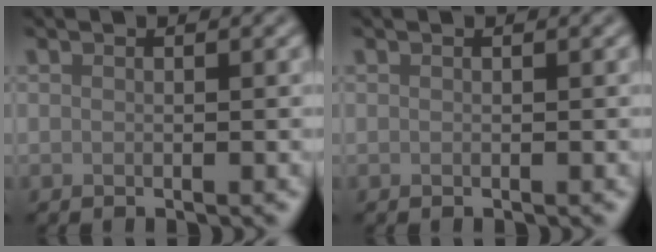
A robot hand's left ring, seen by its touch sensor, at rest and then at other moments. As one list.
[{"total": 0.0}]